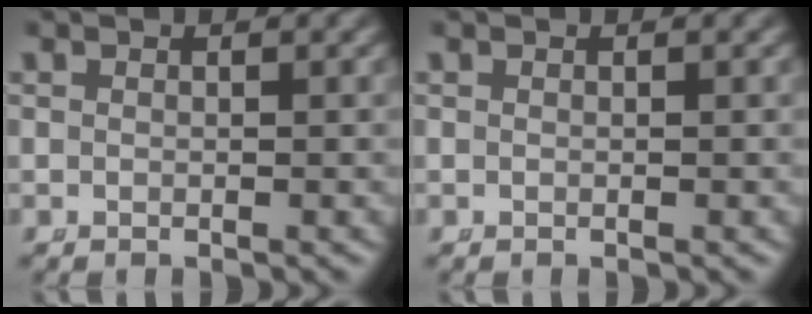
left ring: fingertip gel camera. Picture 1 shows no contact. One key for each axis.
{"total": 0.0}